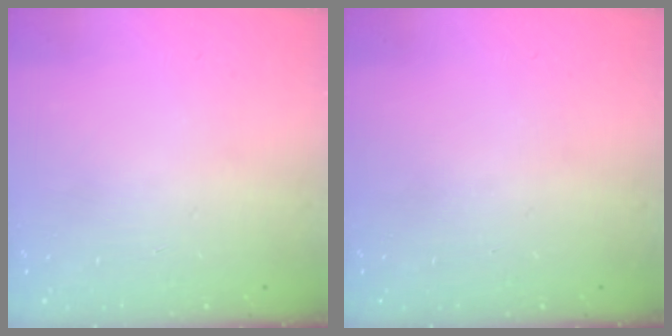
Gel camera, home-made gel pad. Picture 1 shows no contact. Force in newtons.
{"total": 0.0}